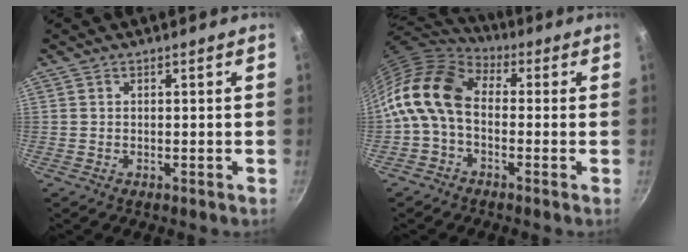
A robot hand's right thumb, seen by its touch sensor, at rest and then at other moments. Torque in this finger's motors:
{"motor_torque": [1.56, 1.70, 0.64, -0.60, 0.38]}